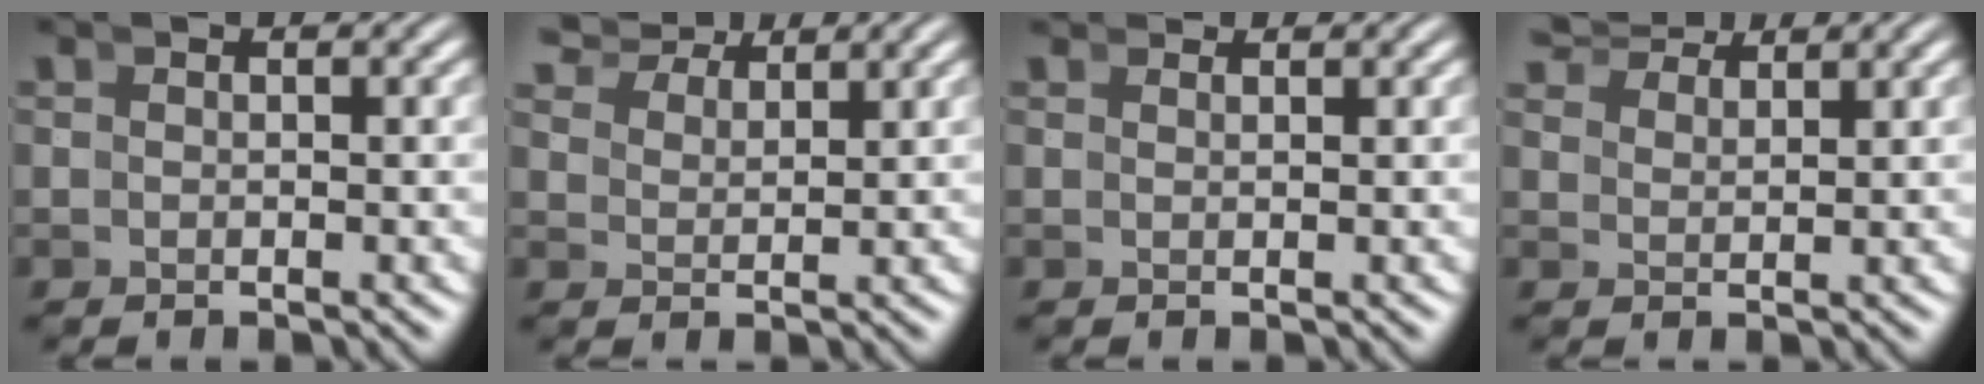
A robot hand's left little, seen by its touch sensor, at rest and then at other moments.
{"total": 5.0, "force": [4.7, 1.0, 1.4], "torque": [-0.014, 0.022, 0.075]}
{"total": 1.7, "force": [1.7, -0.1, 0.2], "torque": [0.009, 0.010, 0.026]}
{"total": 4.2, "force": [4.1, 0.1, 0.9], "torque": [-0.002, 0.021, 0.068]}